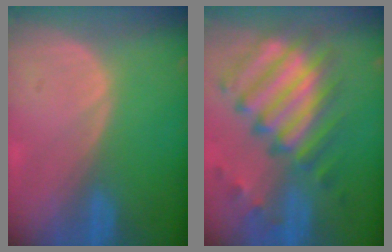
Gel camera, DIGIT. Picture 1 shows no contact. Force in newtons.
{"total": 11.9, "press": 10.4, "slide": 5.8}